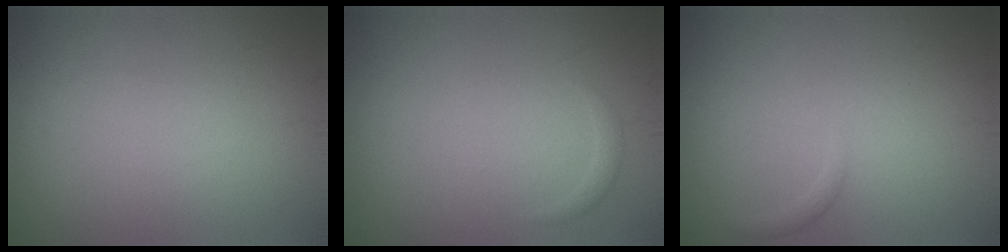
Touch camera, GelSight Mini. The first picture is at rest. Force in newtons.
{"total": 0.6, "press": 0.6, "slide": 0.0}
{"total": 0.6, "press": 0.6, "slide": 0.1}